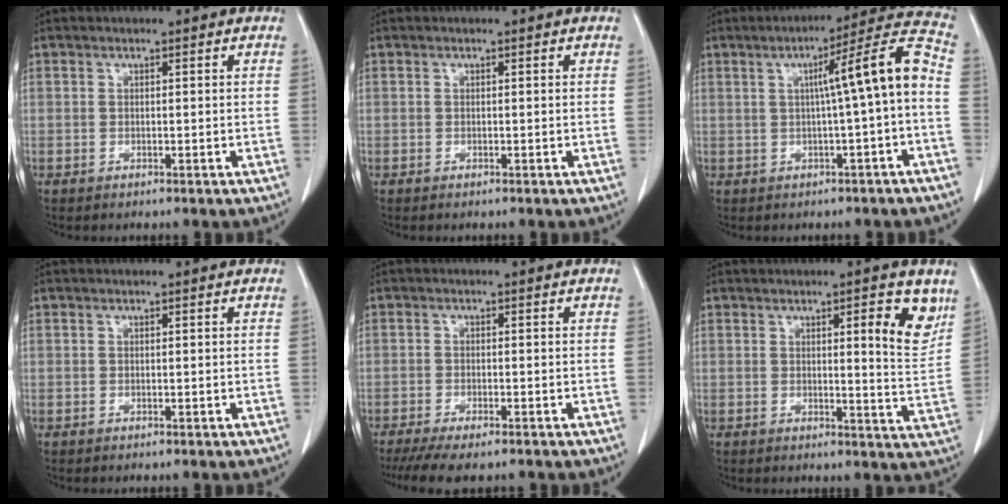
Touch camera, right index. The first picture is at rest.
{"total": 0.0}
{"total": 10.6, "force": [-0.2, -0.2, 10.6], "torque": [-0.149, 0.029, -0.004]}
{"total": 0.0}
{"total": 7.9, "force": [-5.9, 2.3, 4.7], "torque": [-0.074, -0.013, -0.094]}
{"total": 7.2, "force": [3.6, 1.2, 6.1], "torque": [-0.074, -0.014, 0.044]}